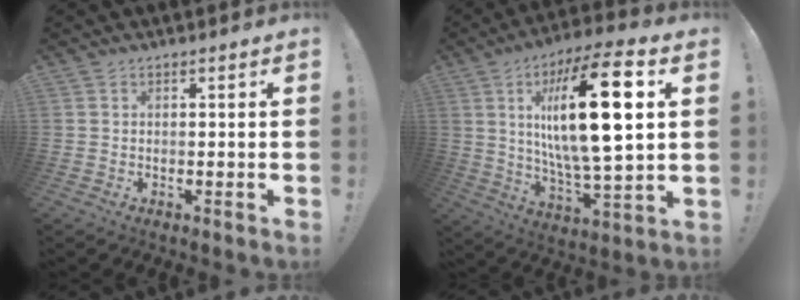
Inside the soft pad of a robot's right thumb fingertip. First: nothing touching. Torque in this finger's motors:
{"motor_torque": [2.02, 2.99, 1.43, 1.09, 0.26]}